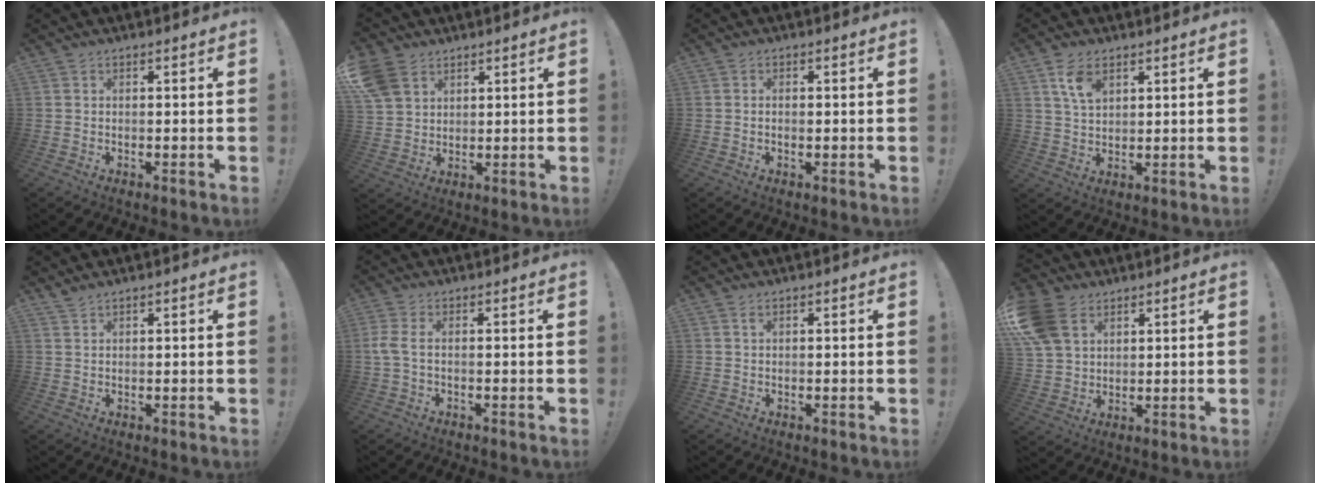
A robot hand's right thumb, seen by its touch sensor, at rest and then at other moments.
{"total": 8.4, "force": [4.8, 6.0, 3.3], "torque": [-0.078, -0.013, 0.101]}
{"total": 0.9, "force": [-0.2, 0.5, 0.7], "torque": [-0.022, 0.005, -0.003]}
{"total": 7.0, "force": [3.8, 4.0, 4.3], "torque": [-0.069, -0.015, 0.070]}
{"total": 1.3, "force": [1.1, -0.1, 0.6], "torque": [-0.022, 0.000, 0.022]}
{"total": 3.2, "force": [-0.1, 0.6, 3.1], "torque": [-0.066, -0.006, -0.002]}
{"total": 0.6, "force": [0.3, 0.3, 0.4], "torque": [-0.001, -0.003, 0.005]}
{"total": 12.5, "force": [5.9, 9.0, 6.4], "torque": [-0.130, -0.015, 0.123]}